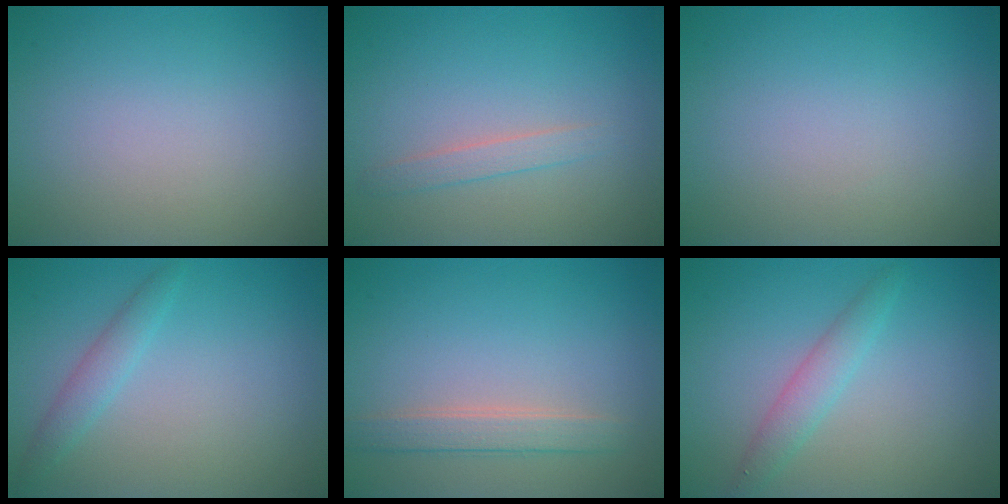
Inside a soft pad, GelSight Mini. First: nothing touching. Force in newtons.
{"total": 1.4, "press": 1.4, "slide": 0.1}
{"total": 0.0}
{"total": 1.7, "press": 1.7, "slide": 0.0}
{"total": 2.3, "press": 2.3, "slide": 0.3}
{"total": 2.1, "press": 2.1, "slide": 0.0}